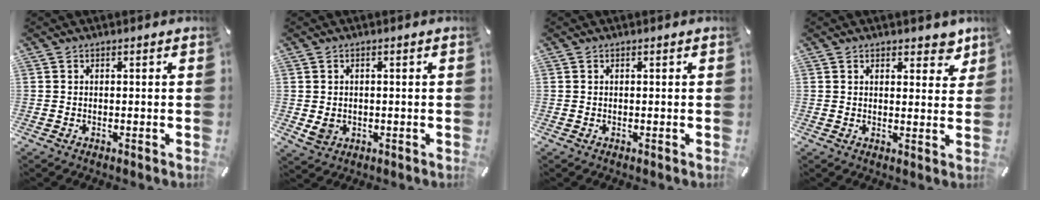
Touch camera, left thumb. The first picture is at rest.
{"total": 3.2, "force": [-0.3, 2.8, 1.5], "torque": [-0.032, -0.004, -0.007]}
{"total": 0.0}
{"total": 7.9, "force": [5.9, 4.1, 3.2], "torque": [-0.010, -0.043, 0.098]}